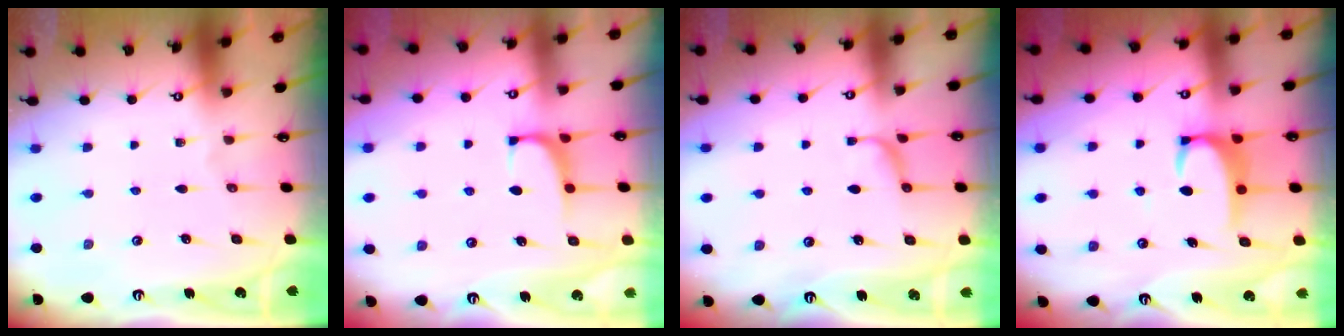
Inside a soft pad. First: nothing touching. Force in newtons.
{"total": 1.4, "press": 1.3, "slide": 0.7}
{"total": 1.2, "press": 1.0, "slide": 0.6}
{"total": 3.3, "press": 3.3, "slide": 0.3}